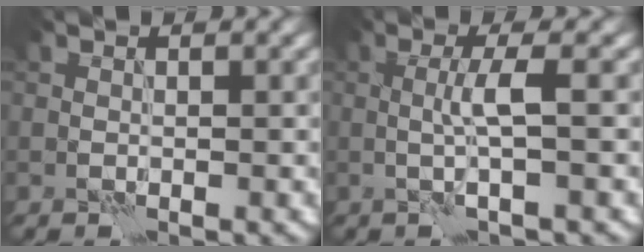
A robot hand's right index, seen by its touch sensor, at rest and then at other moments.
{"total": 2.6, "force": [-0.1, 0.1, 2.6], "torque": [-0.052, 0.002, -0.005]}